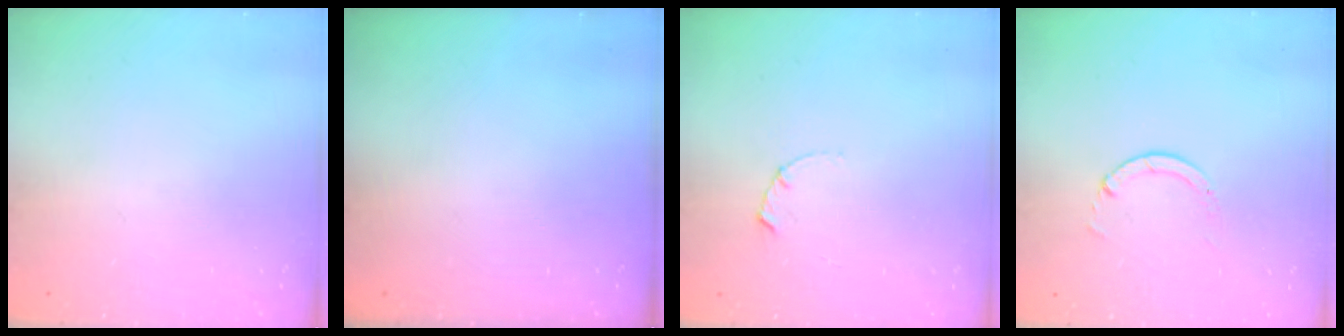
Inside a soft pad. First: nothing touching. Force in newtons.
{"total": 0.0}
{"total": 1.7, "press": 1.6, "slide": 0.3}
{"total": 1.3, "press": 1.3, "slide": 0.2}